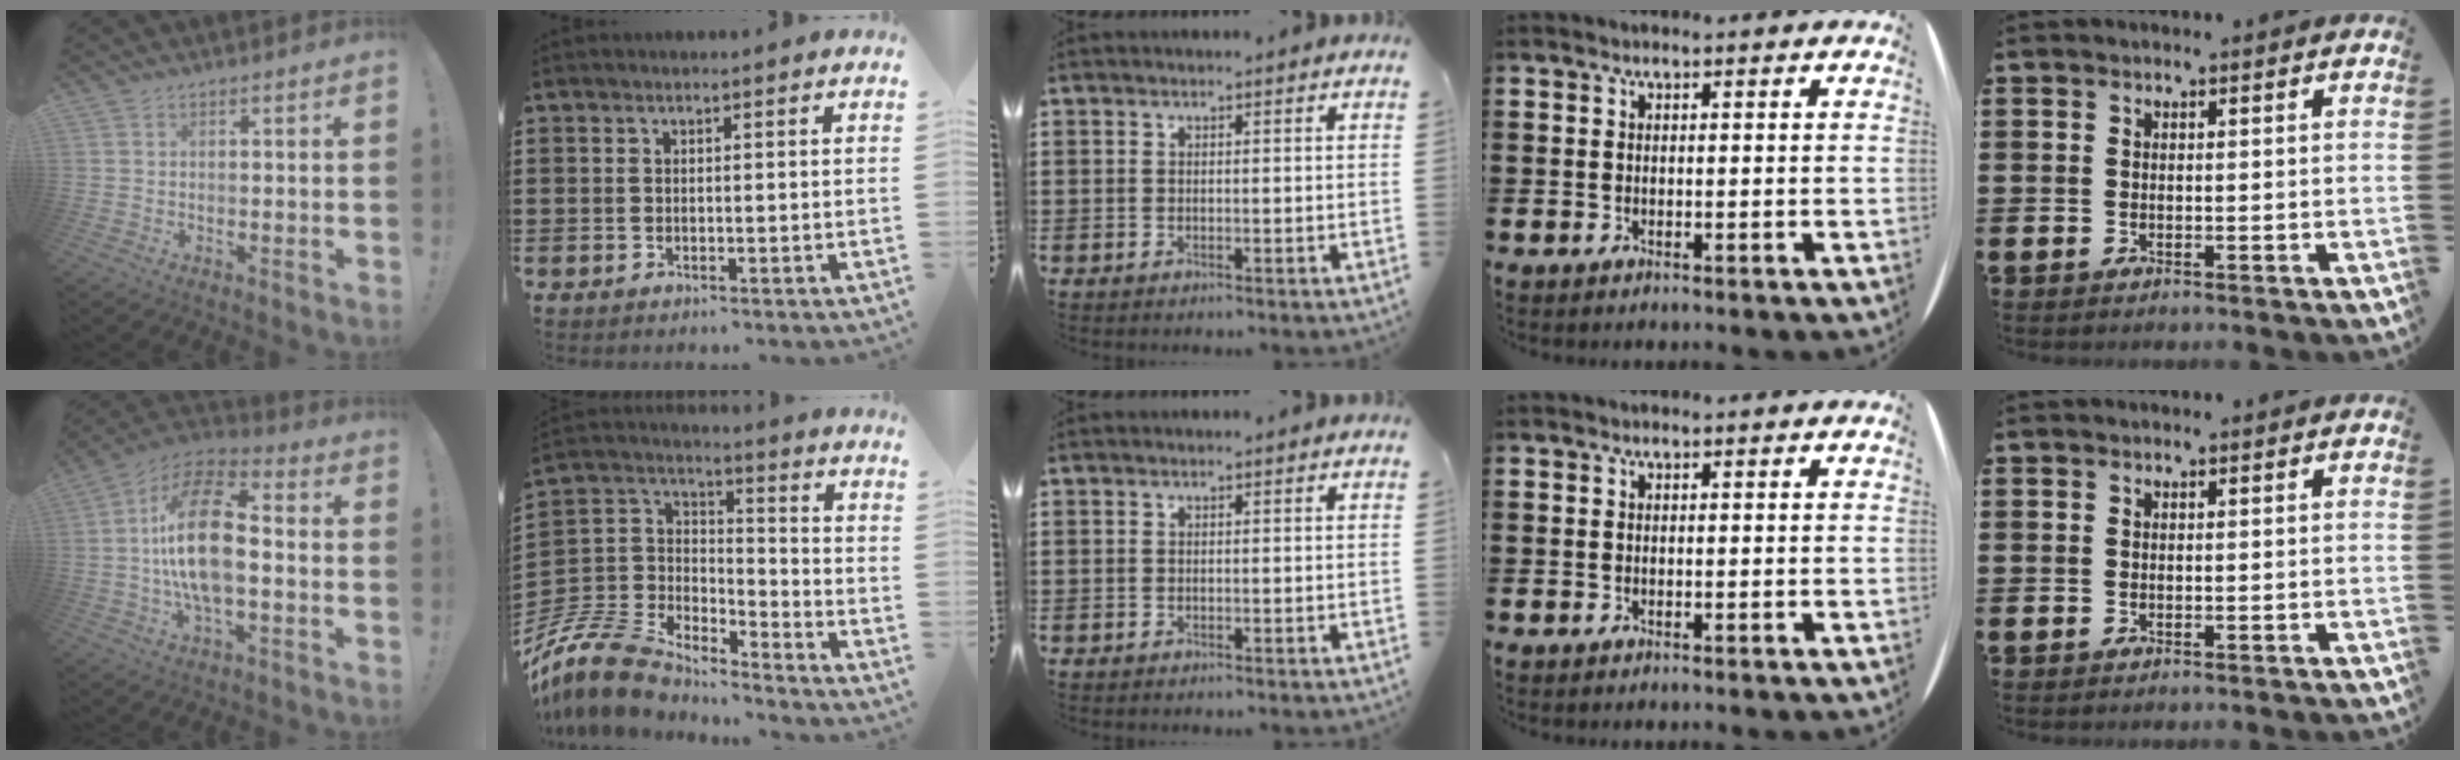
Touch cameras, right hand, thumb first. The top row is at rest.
{"thumb": {"total": 20.0, "force": [-1.0, 9.4, 17.6], "torque": [-0.330, 0.017, -0.021]}, "index": {"total": 10.9, "force": [-9.9, 3.7, 2.7], "torque": [-0.097, 0.007, -0.207]}}